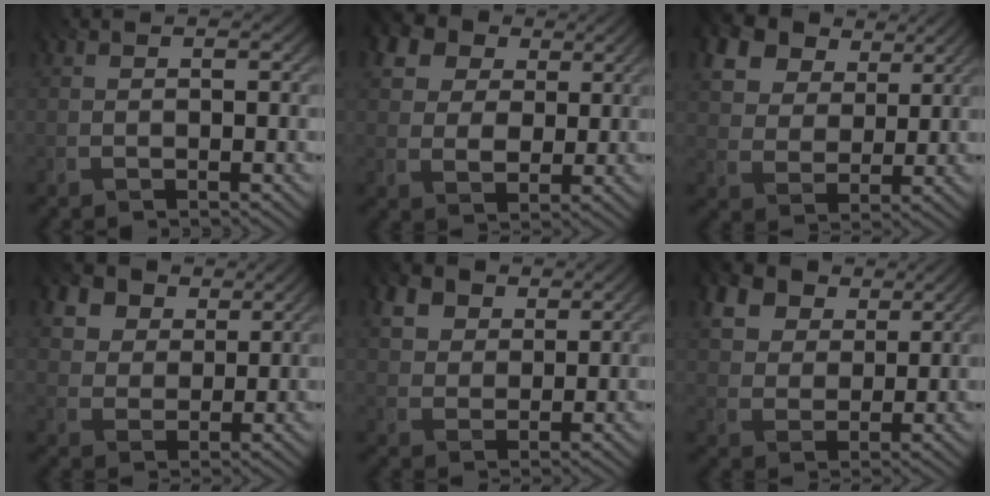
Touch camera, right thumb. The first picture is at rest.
{"total": 11.2, "force": [5.6, 8.1, 5.4], "torque": [-0.149, 0.015, 0.106]}
{"total": 14.6, "force": [8.0, 9.9, 7.2], "torque": [-0.200, 0.019, 0.165]}
{"total": 9.2, "force": [5.5, 6.2, 4.0], "torque": [-0.142, -0.010, 0.109]}
{"total": 5.8, "force": [3.0, 4.0, 2.9], "torque": [-0.087, -0.005, 0.061]}
{"total": 10.8, "force": [6.0, 7.2, 5.4], "torque": [-0.161, 0.003, 0.111]}